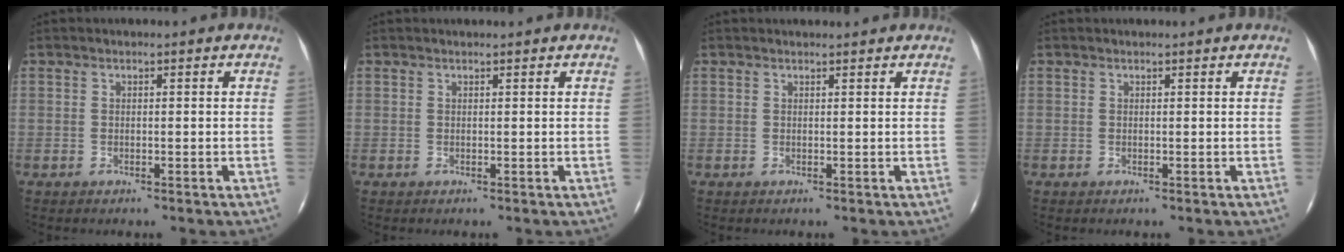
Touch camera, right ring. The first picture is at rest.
{"total": 0.6, "force": [0.6, -0.1, 0.1], "torque": [-0.009, -0.001, 0.009]}
{"total": 1.9, "force": [1.9, 0.1, 0.5], "torque": [-0.016, 0.004, 0.021]}
{"total": 0.0}